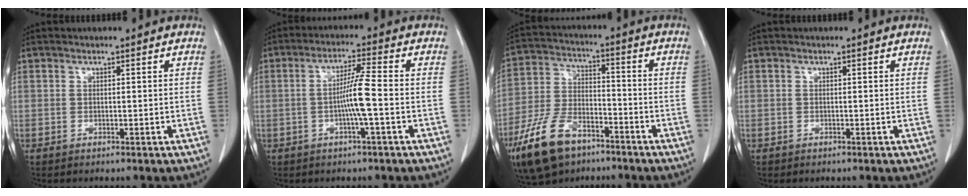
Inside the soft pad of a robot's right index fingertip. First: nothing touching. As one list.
[{"total": 5.9, "force": [-1.1, -0.6, 5.8], "torque": [-0.111, 0.005, -0.023]}, {"total": 13.1, "force": [-8.3, 6.3, 7.9], "torque": [-0.174, -0.006, -0.158]}, {"total": 0.5, "force": [-0.2, 0.4, -0.1], "torque": [0.003, 0.006, -0.007]}]